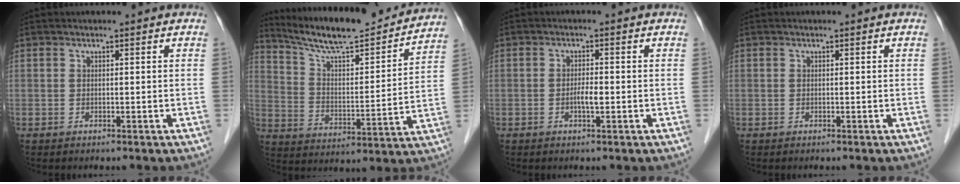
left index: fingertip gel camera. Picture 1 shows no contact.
{"total": 18.5, "force": [17.0, 1.8, 7.2], "torque": [-0.123, -0.015, 0.260]}
{"total": 2.0, "force": [-0.9, 0.3, 1.8], "torque": [-0.033, -0.004, -0.017]}
{"total": 0.0}